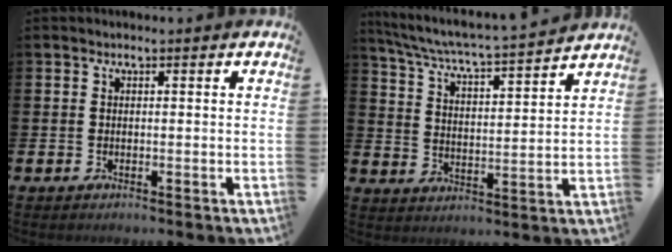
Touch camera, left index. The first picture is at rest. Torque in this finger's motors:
{"motor_torque": [0.20, -0.52, 0.22, 0.04]}